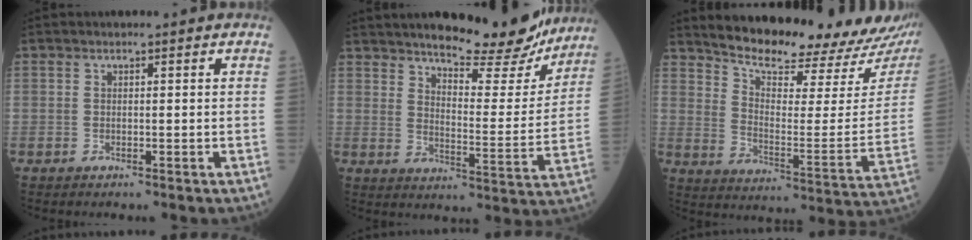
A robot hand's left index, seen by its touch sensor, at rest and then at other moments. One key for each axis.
{"total": 16.5, "fx": 14.7, "fy": 3.1, "fz": 6.7, "tx": -0.083, "ty": -0.028, "tz": 0.193}
{"total": 22.5, "fx": 20.9, "fy": 3.6, "fz": 7.4, "tx": -0.106, "ty": -0.072, "tz": 0.274}